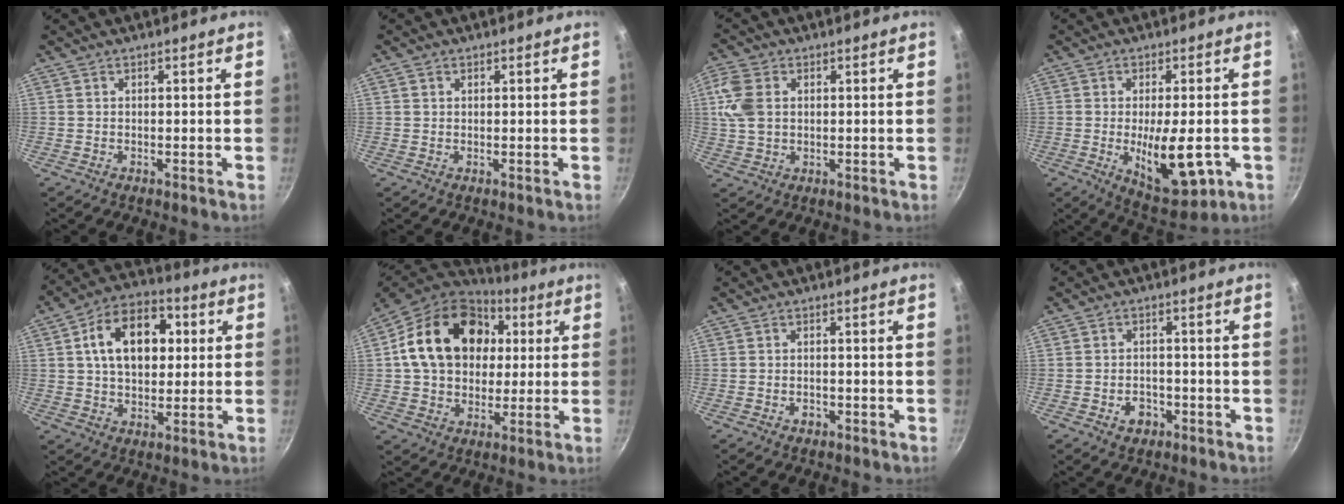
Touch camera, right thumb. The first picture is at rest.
{"total": 1.0, "force": [0.4, 0.8, 0.3], "torque": [-0.003, 0.002, 0.005]}
{"total": 7.4, "force": [1.5, 5.2, 5.0], "torque": [-0.102, 0.004, 0.027]}
{"total": 12.9, "force": [-2.8, 5.2, 11.4], "torque": [-0.150, -0.006, -0.029]}
{"total": 15.8, "force": [3.3, 10.5, 11.3], "torque": [-0.146, 0.016, 0.042]}
{"total": 22.0, "force": [4.7, 16.6, 13.8], "torque": [-0.217, 0.018, 0.075]}
{"total": 1.8, "force": [-0.8, 1.3, 0.9], "torque": [-0.013, 0.006, -0.012]}
{"total": 4.3, "force": [-1.9, 3.3, 2.1], "torque": [-0.020, 0.019, -0.026]}